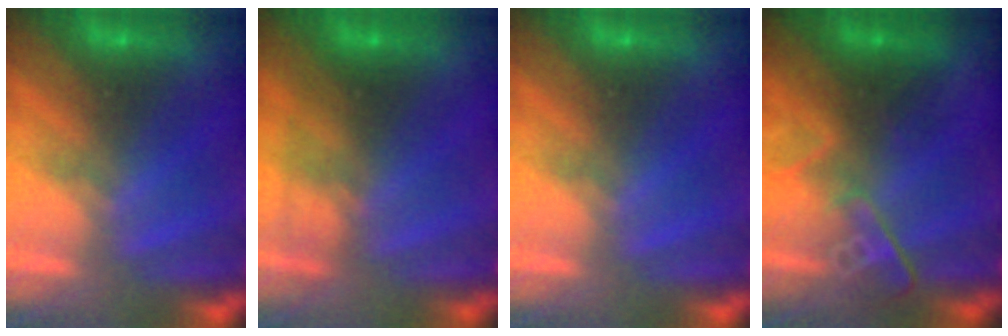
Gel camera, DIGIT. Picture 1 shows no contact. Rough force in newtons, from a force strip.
{"total": 2.7}
{"total": 0.0}
{"total": 2.5}